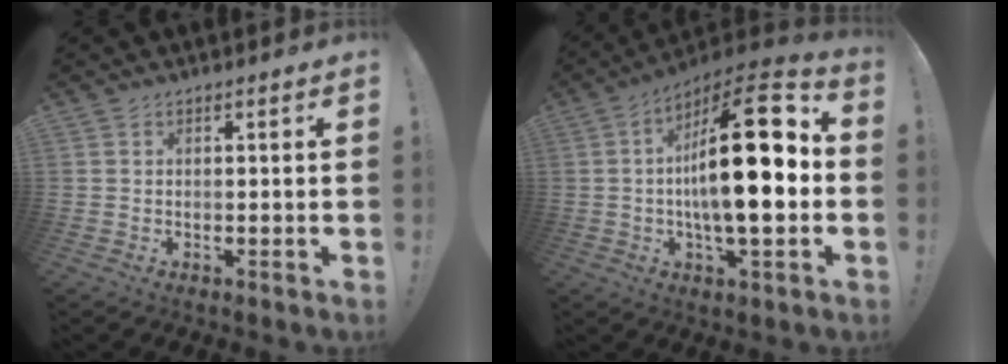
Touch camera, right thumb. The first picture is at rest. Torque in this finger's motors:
{"motor_torque": [0.51, 1.58, 2.49, -0.28, 0.37]}